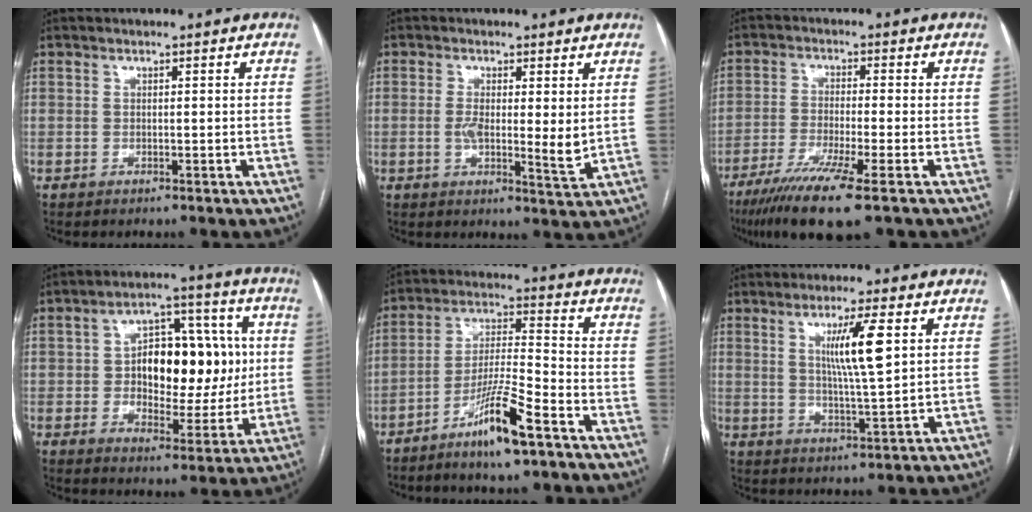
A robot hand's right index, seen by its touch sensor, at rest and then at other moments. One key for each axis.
{"total": 5.9, "fx": 0.4, "fy": 1.4, "fz": 5.8, "tx": -0.096, "ty": -0.013, "tz": 0.004}
{"total": 10.7, "fx": -6.7, "fy": 0.0, "fz": 8.4, "tx": -0.151, "ty": -0.028, "tz": -0.113}
{"total": 15.3, "fx": 1.2, "fy": 8.0, "fz": 12.9, "tx": -0.184, "ty": 0.036, "tz": 0.026}
{"total": 10.3, "fx": -6.4, "fy": 0.3, "fz": 8.0, "tx": -0.156, "ty": -0.012, "tz": -0.120}
{"total": 7.8, "fx": 2.5, "fy": -0.2, "fz": 7.4, "tx": -0.132, "ty": -0.008, "tz": 0.046}